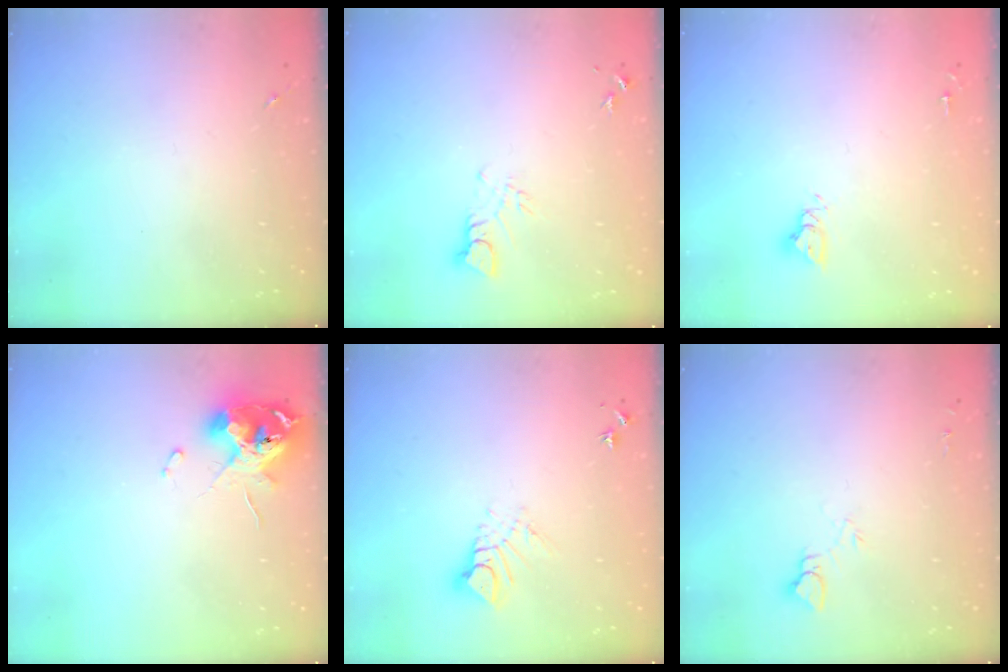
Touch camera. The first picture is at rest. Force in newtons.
{"total": 3.4, "press": 3.4, "slide": 0.2}
{"total": 4.9, "press": 4.9, "slide": 0.3}
{"total": 11.2, "press": 11.2, "slide": 1.3}
{"total": 7.7, "press": 7.7, "slide": 0.7}
{"total": 6.0, "press": 6.0, "slide": 0.4}